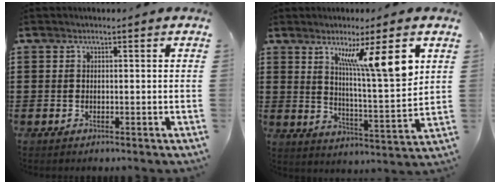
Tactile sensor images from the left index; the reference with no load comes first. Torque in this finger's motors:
{"motor_torque": [2.14, 0.00, 0.92, 0.21]}